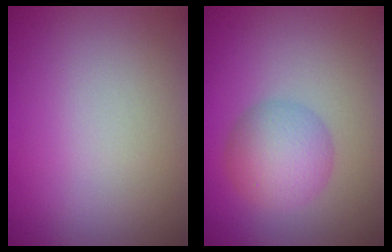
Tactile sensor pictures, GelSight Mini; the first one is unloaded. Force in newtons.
{"total": 3.5, "press": 3.5, "slide": 0.1}